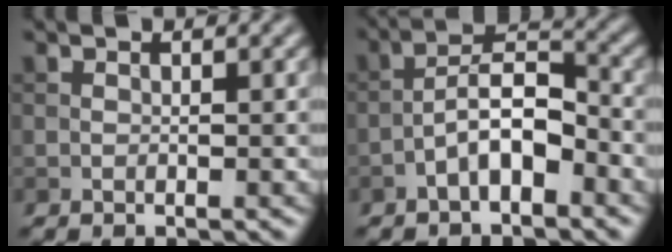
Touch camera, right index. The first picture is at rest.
{"total": 4.8, "force": [-2.3, 1.8, 3.8], "torque": [-0.065, 0.019, -0.046]}